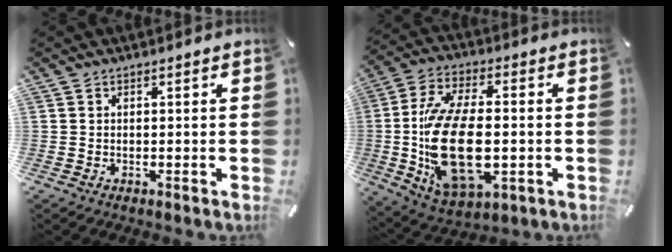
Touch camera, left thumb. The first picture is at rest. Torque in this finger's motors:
{"motor_torque": [2.16, 2.85, 2.52, 0.25, 0.40]}